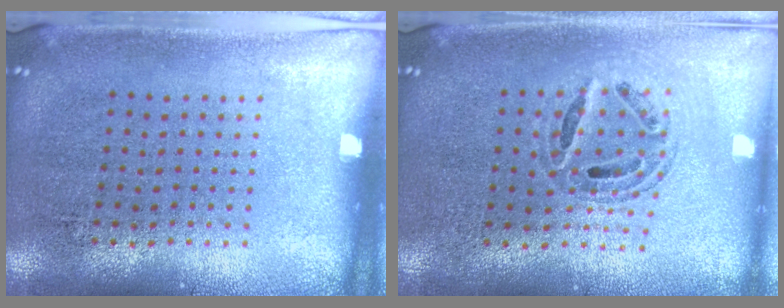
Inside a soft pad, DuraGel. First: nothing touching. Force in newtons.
{"total": 0.7, "press": 0.7, "slide": 0.3}